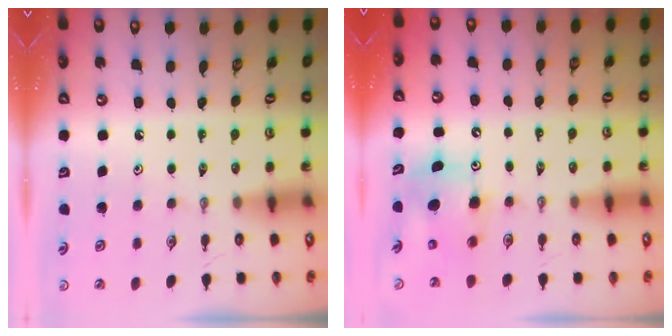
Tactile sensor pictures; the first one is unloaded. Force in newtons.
{"total": 7.9, "press": 7.6, "slide": 2.1}